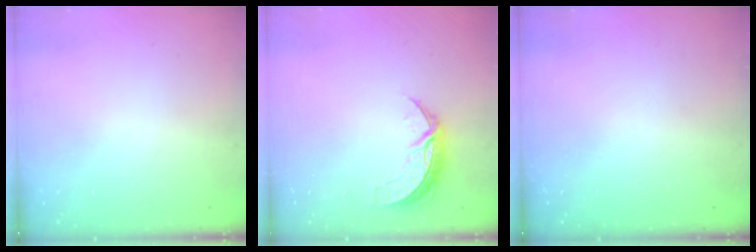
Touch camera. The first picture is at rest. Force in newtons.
{"total": 7.1, "press": 7.0, "slide": 0.7}
{"total": 0.0}